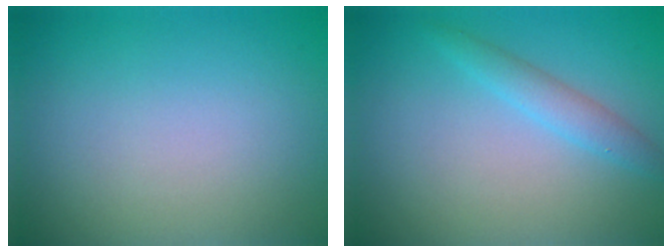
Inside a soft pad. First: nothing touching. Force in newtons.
{"total": 2.0, "press": 2.0, "slide": 0.1}